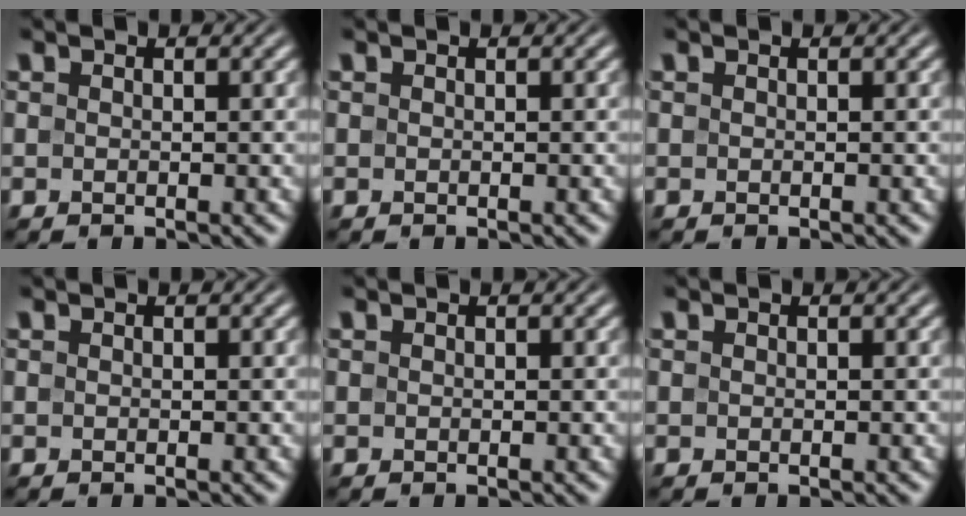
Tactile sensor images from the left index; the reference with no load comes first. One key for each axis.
{"total": 0.0}
{"total": 0.0}
{"total": 0.0}
{"total": 0.0}
{"total": 0.0}